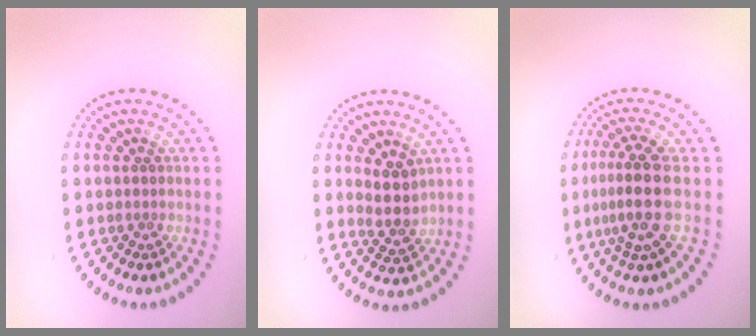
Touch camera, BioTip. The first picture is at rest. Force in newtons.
{"total": 2.7, "press": 2.3, "slide": 1.5}
{"total": 3.9, "press": 3.0, "slide": 2.6}